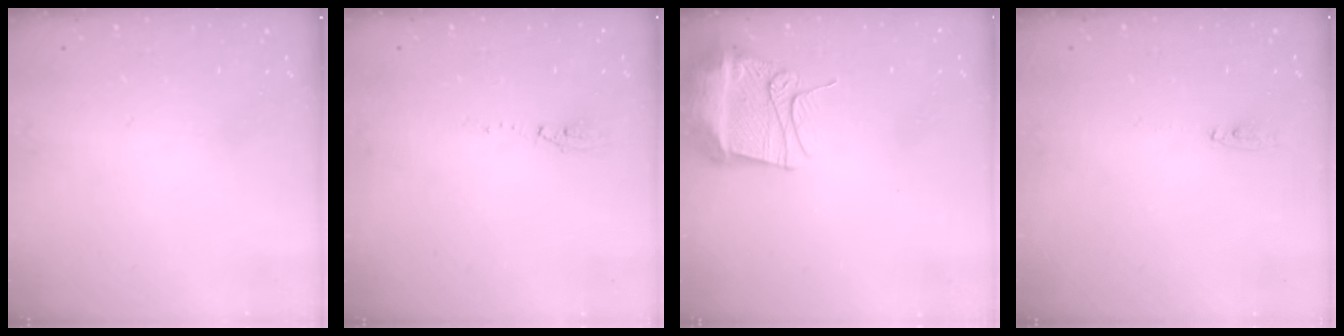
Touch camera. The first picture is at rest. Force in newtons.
{"total": 5.0, "press": 3.7, "slide": 3.3}
{"total": 13.4, "press": 13.4, "slide": 1.3}
{"total": 15.9, "press": 4.3, "slide": 15.3}